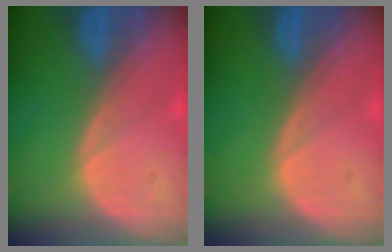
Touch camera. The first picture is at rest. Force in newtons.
{"total": 0.0}